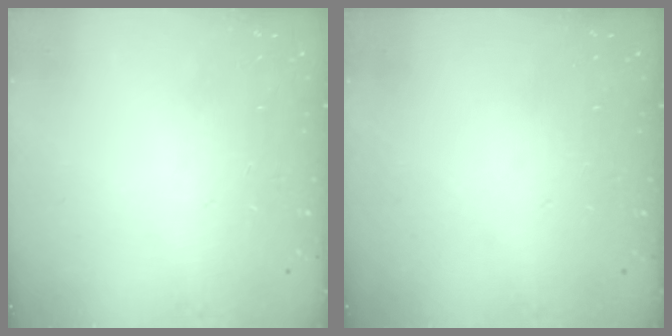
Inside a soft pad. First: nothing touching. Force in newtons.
{"total": 0.0}